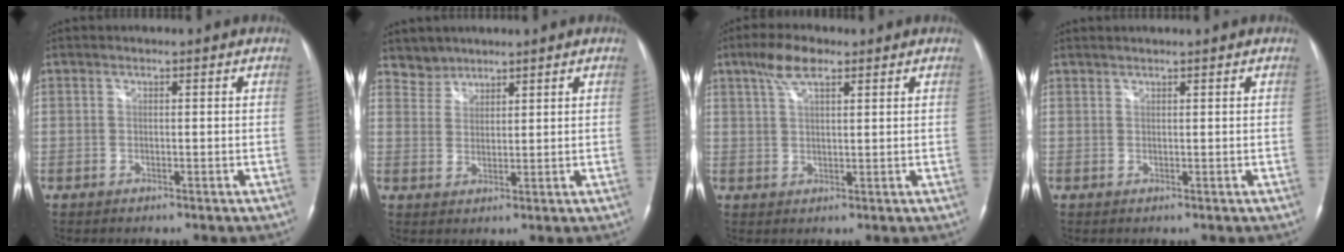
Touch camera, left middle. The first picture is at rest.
{"total": 3.1, "force": [2.7, 1.3, -0.7], "torque": [0.019, 0.007, 0.051]}
{"total": 5.1, "force": [3.2, 1.6, 3.6], "torque": [-0.079, 0.014, 0.063]}
{"total": 1.8, "force": [1.7, -0.3, 0.5], "torque": [-0.005, 0.016, 0.035]}